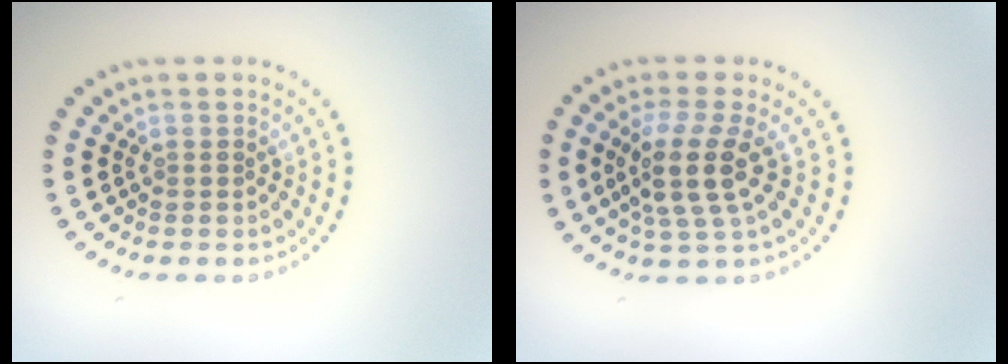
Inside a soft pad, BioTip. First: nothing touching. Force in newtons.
{"total": 4.1, "press": 3.2, "slide": 2.5}